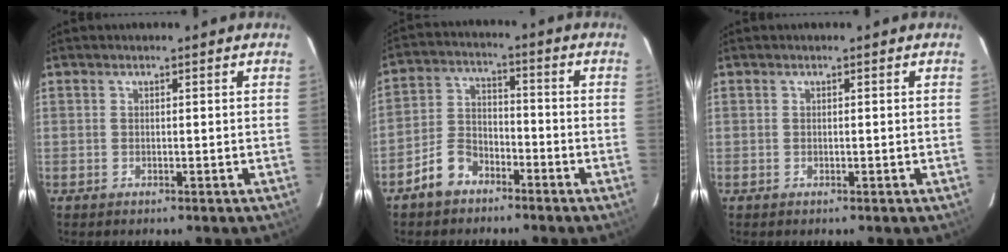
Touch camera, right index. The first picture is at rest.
{"total": 6.9, "force": [-4.6, 4.4, 2.7], "torque": [-0.066, 0.016, -0.086]}
{"total": 0.0}